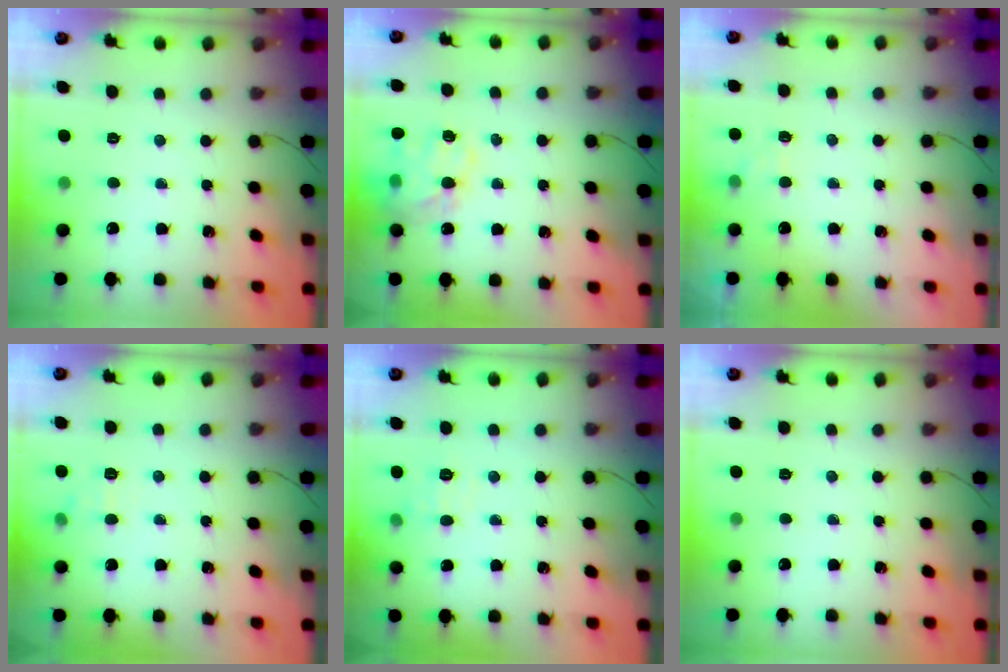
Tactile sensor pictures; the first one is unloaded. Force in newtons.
{"total": 17.1, "press": 16.8, "slide": 2.9}
{"total": 2.4, "press": 1.9, "slide": 1.4}
{"total": 6.9, "press": 6.7, "slide": 1.7}
{"total": 5.9, "press": 5.7, "slide": 1.5}
{"total": 0.0}